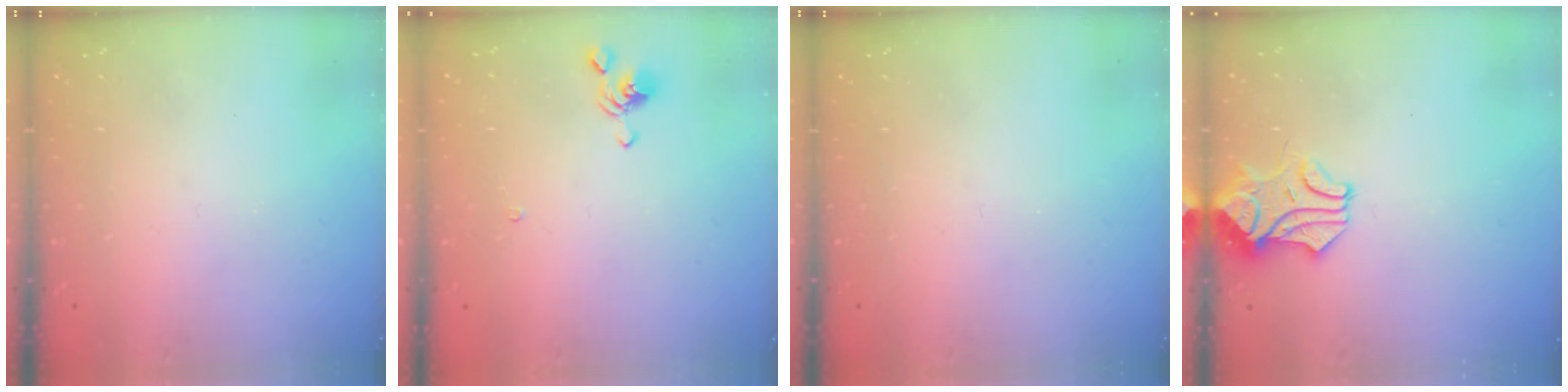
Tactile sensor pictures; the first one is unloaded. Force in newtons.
{"total": 3.8, "press": 3.8, "slide": 0.6}
{"total": 0.0}
{"total": 0.7, "press": 0.7, "slide": 0.2}